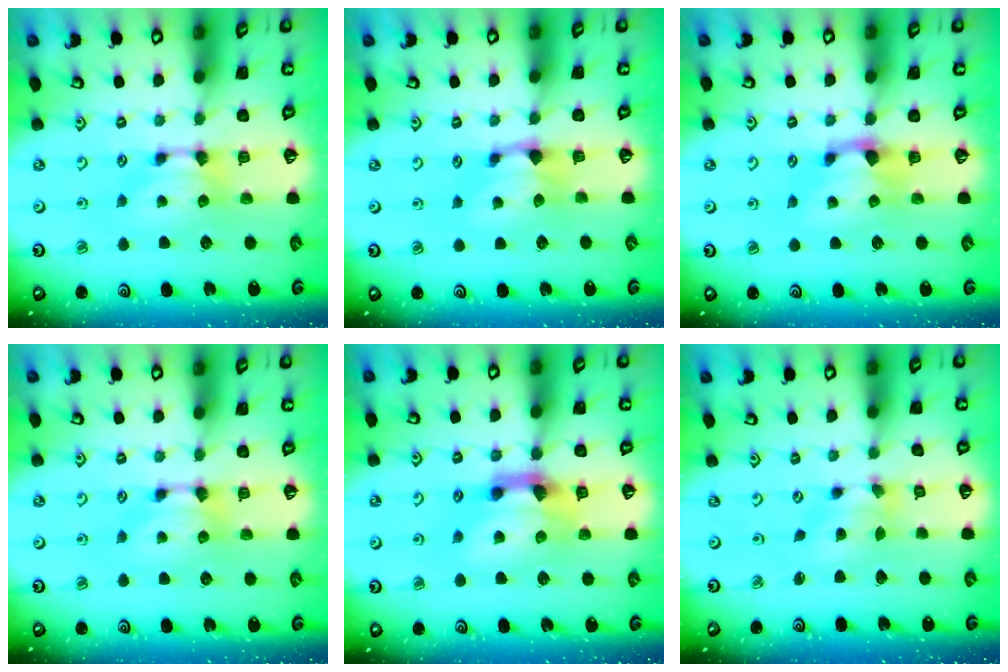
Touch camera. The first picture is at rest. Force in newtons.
{"total": 0.8, "press": 0.0, "slide": 0.8}
{"total": 1.1, "press": 0.1, "slide": 1.1}
{"total": 0.0}
{"total": 5.2, "press": 4.7, "slide": 2.2}
{"total": 3.3, "press": 2.8, "slide": 1.6}